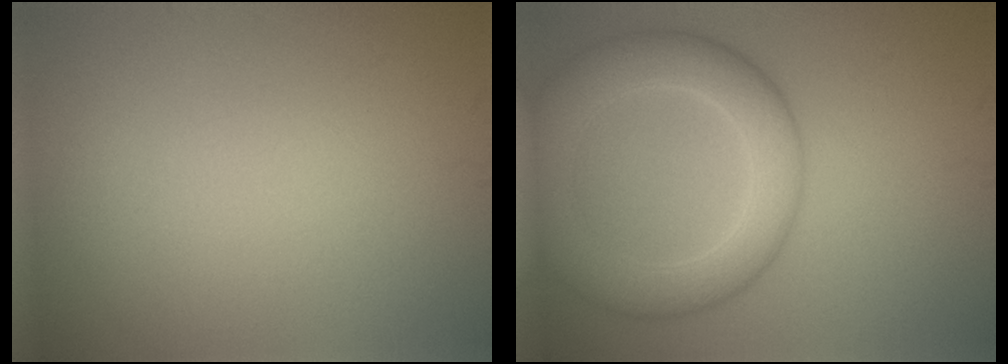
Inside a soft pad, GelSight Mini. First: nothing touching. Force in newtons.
{"total": 7.0, "press": 7.0, "slide": 0.2}